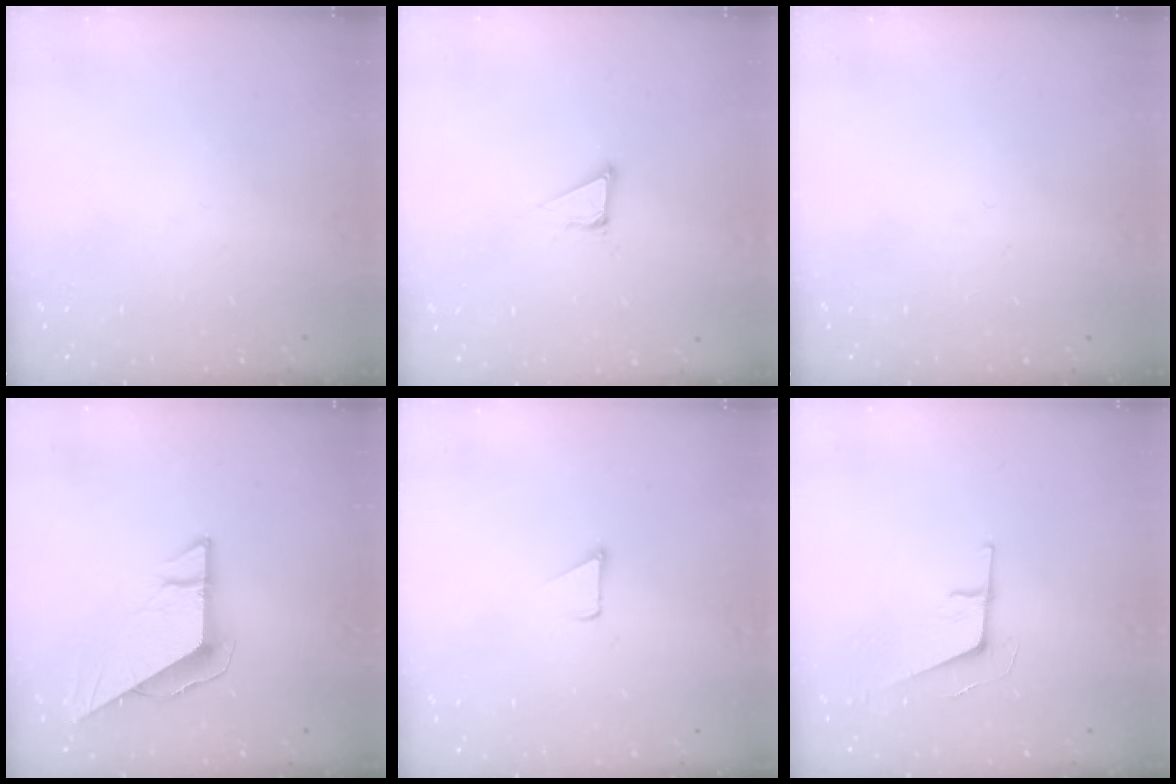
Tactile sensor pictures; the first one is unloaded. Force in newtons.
{"total": 3.8, "press": 3.7, "slide": 0.2}
{"total": 0.0}
{"total": 8.3, "press": 8.3, "slide": 0.7}
{"total": 1.7, "press": 1.7, "slide": 0.1}
{"total": 7.7, "press": 7.4, "slide": 2.3}